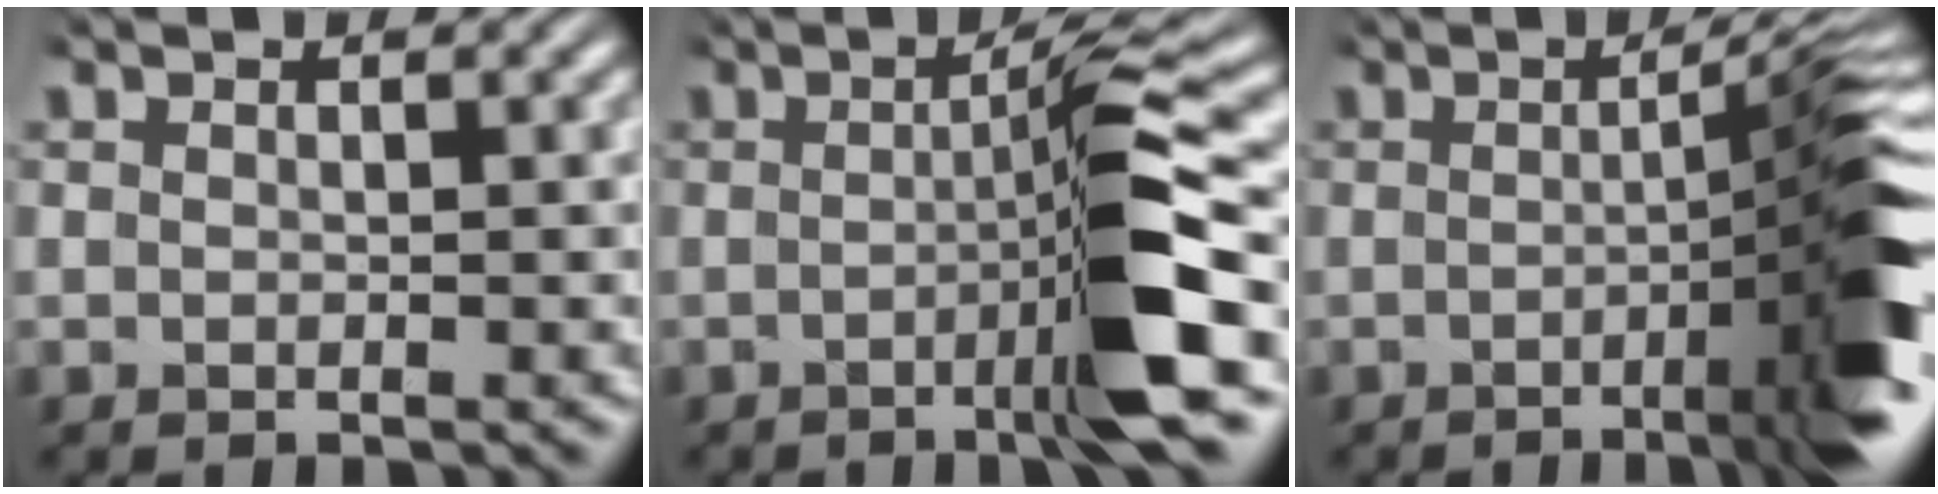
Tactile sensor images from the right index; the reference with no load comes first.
{"total": 6.5, "force": [-0.9, -0.4, 6.4], "torque": [-0.093, 0.010, -0.014]}
{"total": 9.4, "force": [-1.9, 1.3, 9.1], "torque": [-0.105, 0.011, -0.032]}